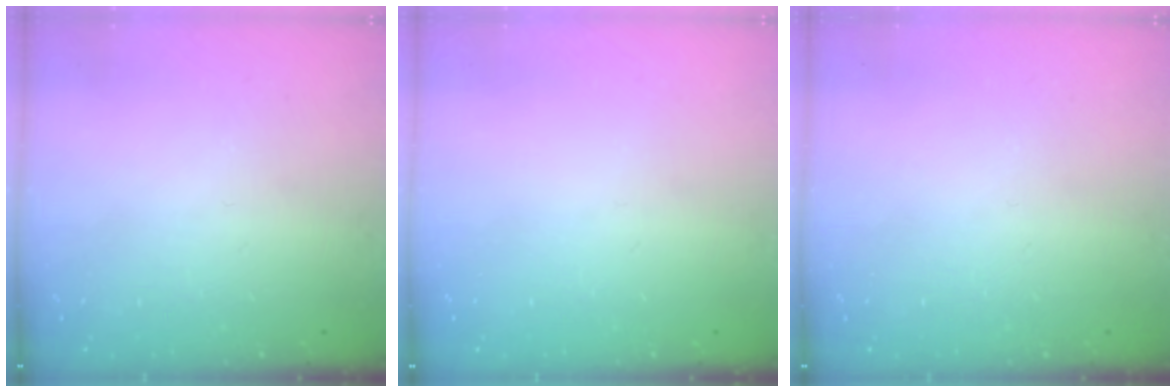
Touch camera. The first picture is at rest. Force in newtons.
{"total": 0.0}
{"total": 0.0}